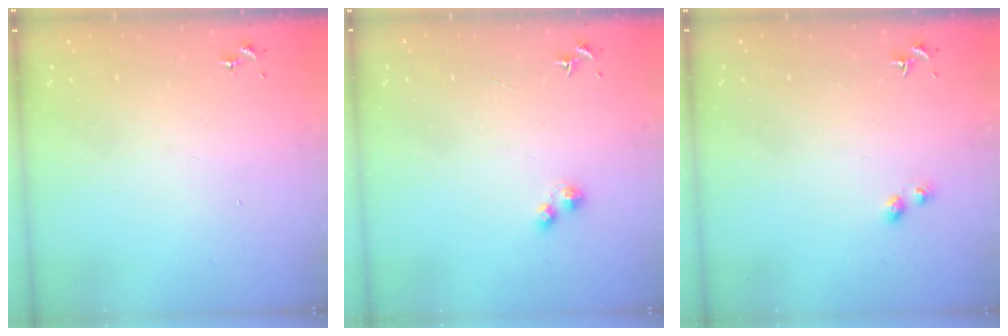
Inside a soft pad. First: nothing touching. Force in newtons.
{"total": 1.6, "press": 1.6, "slide": 0.2}
{"total": 2.9, "press": 2.9, "slide": 0.5}